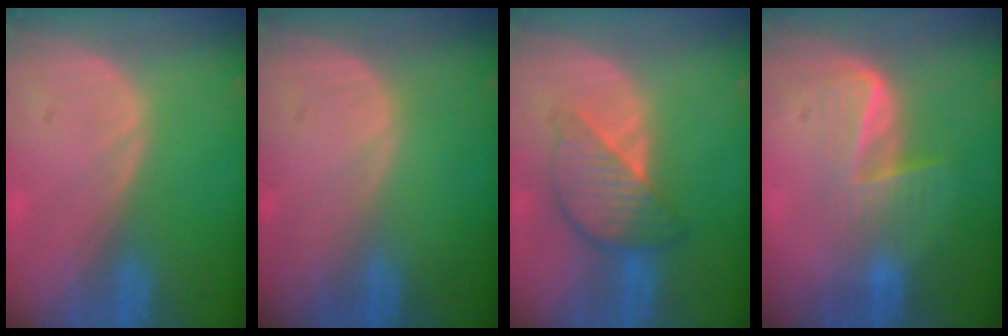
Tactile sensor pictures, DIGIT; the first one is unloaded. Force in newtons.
{"total": 0.0}
{"total": 6.3, "press": 6.3, "slide": 0.3}
{"total": 6.5, "press": 5.6, "slide": 3.4}